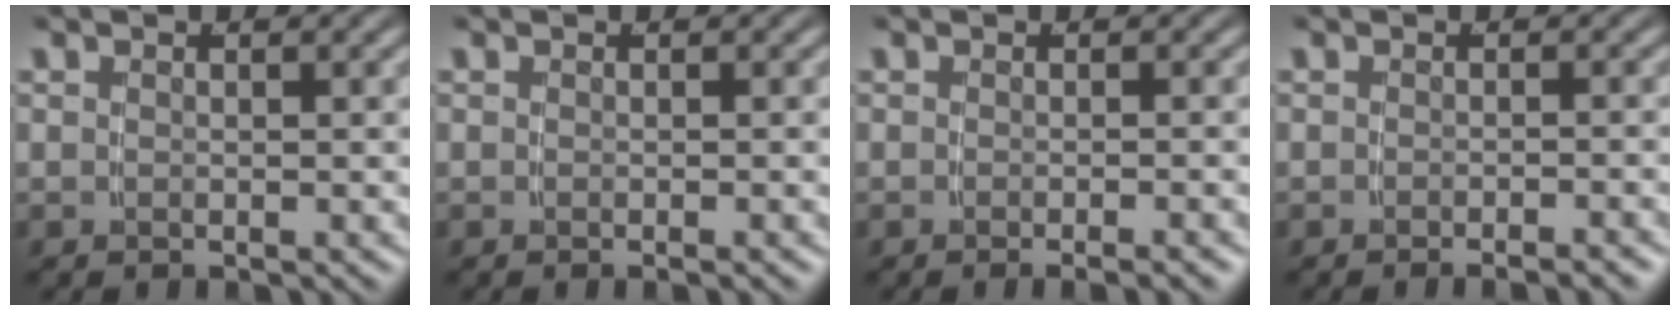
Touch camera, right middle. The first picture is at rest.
{"total": 0.7, "force": [-0.5, -0.1, 0.4], "torque": [-0.003, 0.005, -0.011]}
{"total": 1.8, "force": [-1.5, -0.1, 0.9], "torque": [-0.007, 0.007, -0.027]}
{"total": 1.9, "force": [-1.7, -0.3, 0.7], "torque": [-0.005, 0.007, -0.032]}